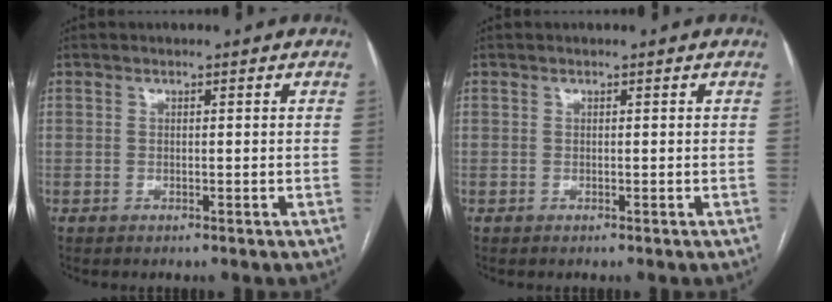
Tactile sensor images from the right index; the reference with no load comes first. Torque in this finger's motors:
{"motor_torque": [0.25, 0.10, -0.04, -0.01]}